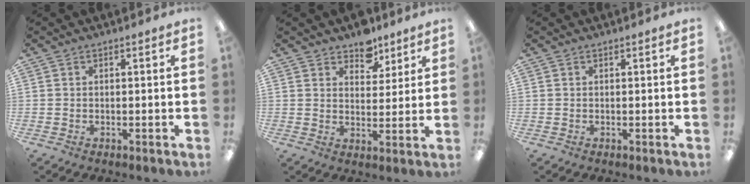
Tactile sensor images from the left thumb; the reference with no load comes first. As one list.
[{"total": 7.0, "force": [5.7, 3.9, 1.3], "torque": [-0.010, -0.038, 0.102]}, {"total": 0.0}]